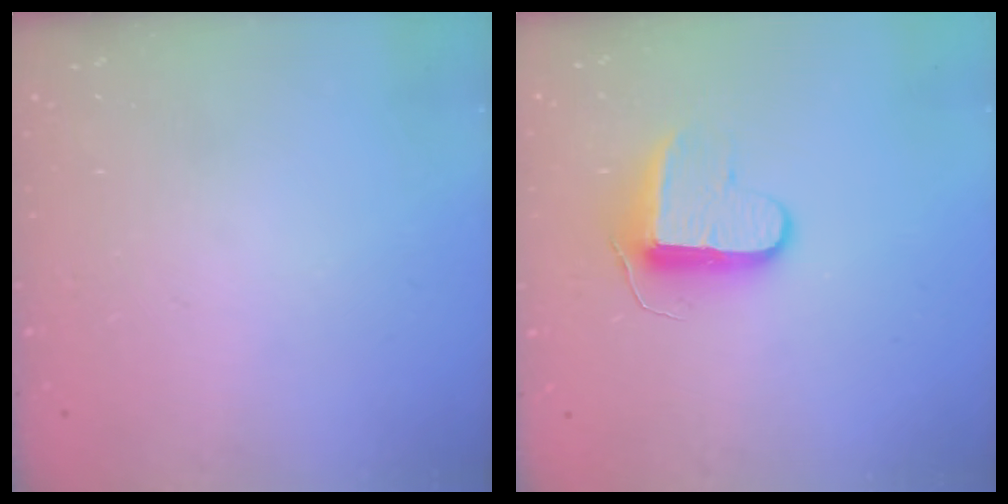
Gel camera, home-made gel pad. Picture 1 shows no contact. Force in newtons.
{"total": 9.4, "press": 9.4, "slide": 0.5}